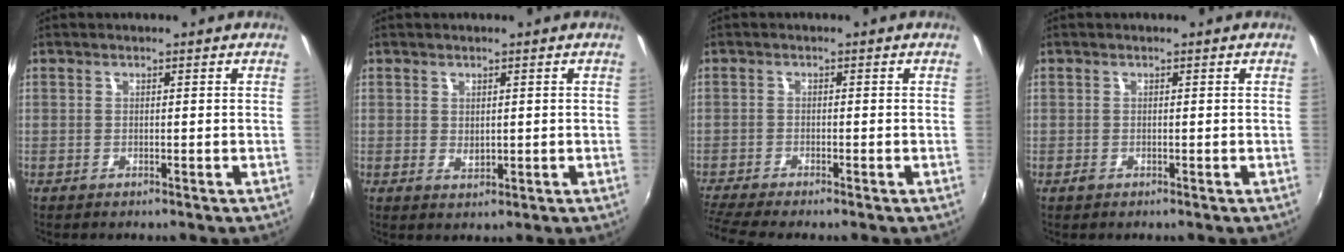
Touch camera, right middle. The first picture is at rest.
{"total": 1.6, "force": [0.3, 1.1, 1.1], "torque": [-0.015, 0.000, 0.007]}
{"total": 6.2, "force": [-5.4, 0.2, 3.1], "torque": [-0.084, -0.025, -0.094]}
{"total": 0.7, "force": [-0.5, 0.4, 0.3], "torque": [-0.005, -0.003, -0.012]}